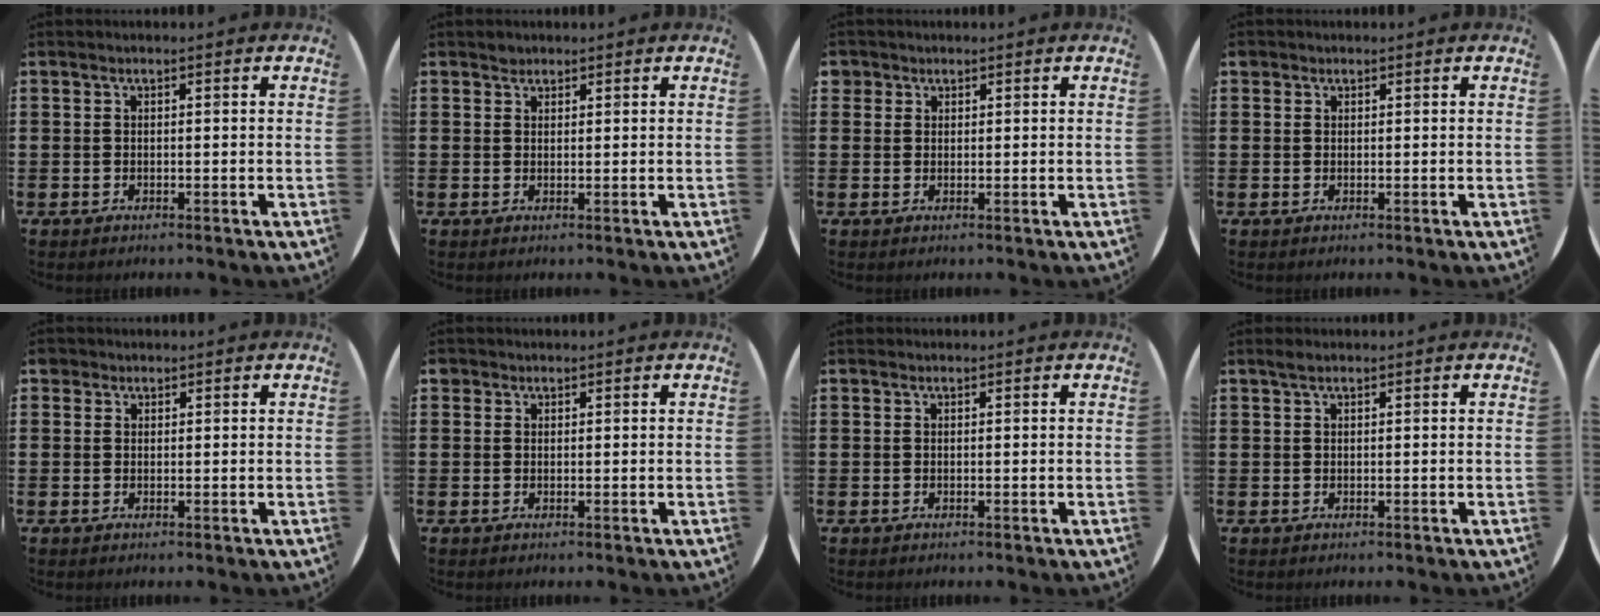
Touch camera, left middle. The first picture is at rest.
{"total": 1.0, "force": [0.9, 0.5, 0.0], "torque": [0.007, -0.002, 0.017]}
{"total": 1.3, "force": [1.1, 0.8, 0.0], "torque": [-0.002, 0.003, 0.022]}
{"total": 0.5, "force": [0.4, 0.3, 0.0], "torque": [0.001, 0.003, 0.008]}
{"total": 1.0, "force": [0.8, 0.6, 0.1], "torque": [0.004, 0.000, 0.013]}
{"total": 0.7, "force": [0.5, 0.5, 0.0], "torque": [-0.001, 0.003, 0.011]}
{"total": 0.0}
{"total": 0.7, "force": [0.5, 0.2, 0.4], "torque": [-0.008, 0.002, 0.010]}